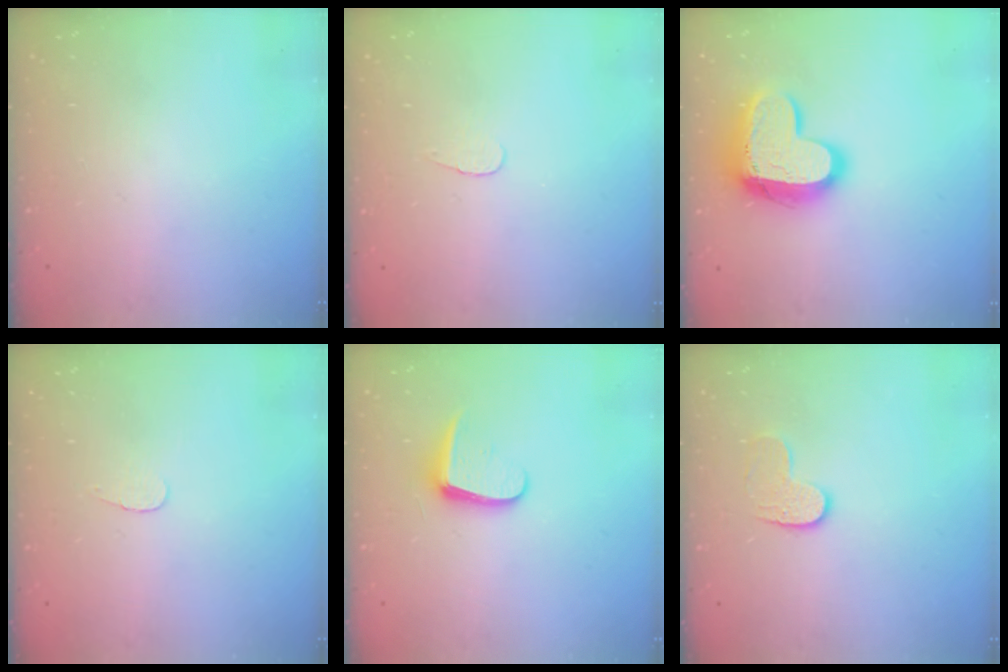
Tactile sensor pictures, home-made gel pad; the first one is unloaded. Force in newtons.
{"total": 3.4, "press": 3.4, "slide": 0.4}
{"total": 16.3, "press": 16.3, "slide": 1.0}
{"total": 2.8, "press": 2.8, "slide": 0.3}
{"total": 8.9, "press": 8.8, "slide": 0.8}
{"total": 6.2, "press": 6.2, "slide": 0.3}